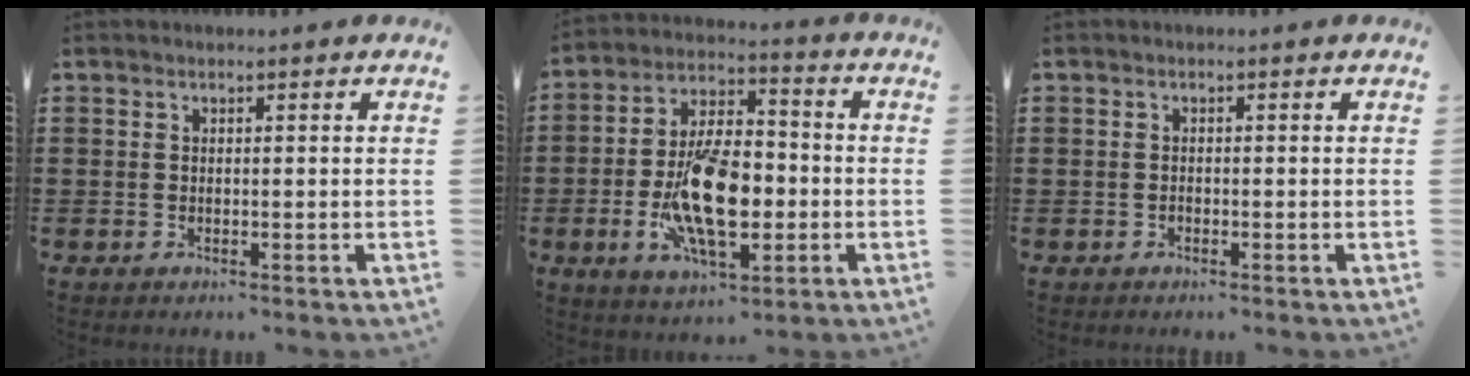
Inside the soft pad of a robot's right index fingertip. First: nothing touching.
{"total": 13.7, "force": [-3.0, 6.5, 11.7], "torque": [-0.235, -0.005, -0.053]}
{"total": 0.5, "force": [-0.4, 0.3, 0.1], "torque": [-0.003, 0.003, -0.008]}